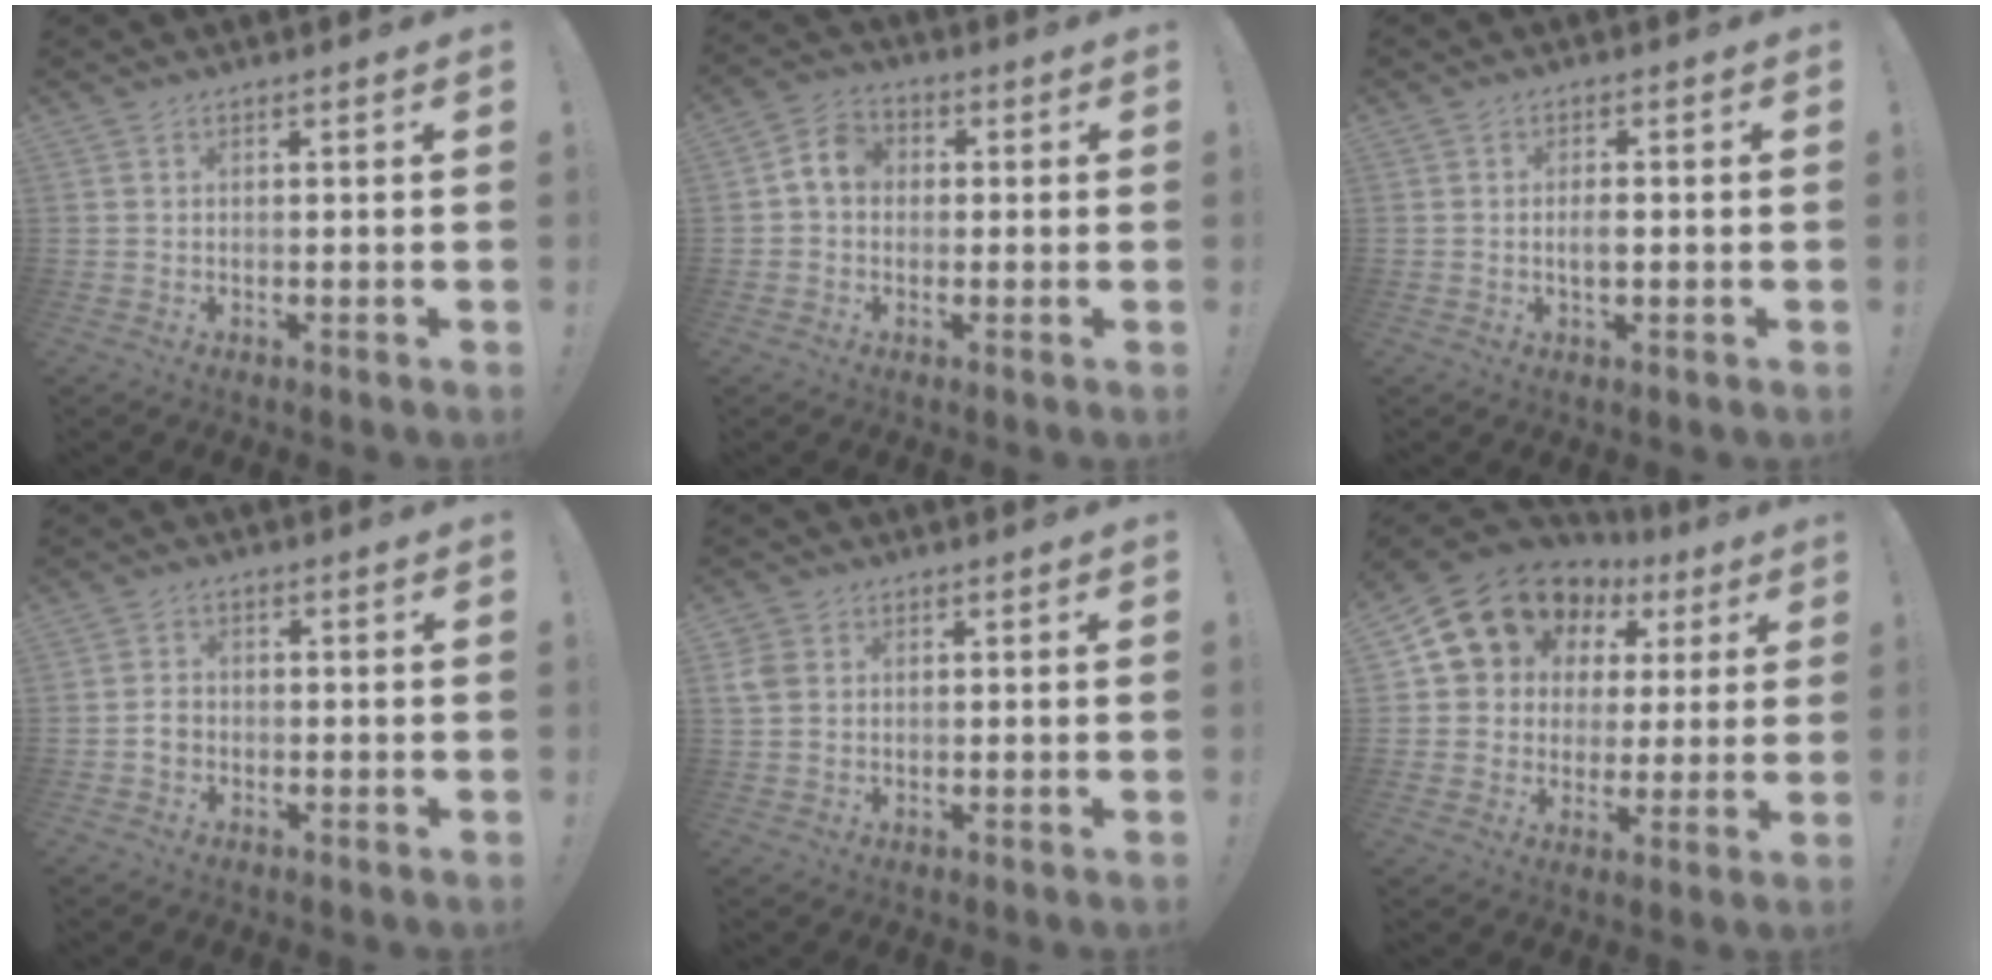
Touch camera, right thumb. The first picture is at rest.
{"total": 6.5, "force": [0.3, 5.3, 3.8], "torque": [-0.061, 0.019, 0.009]}
{"total": 2.6, "force": [-0.4, 1.0, 2.4], "torque": [-0.029, -0.001, -0.012]}
{"total": 2.7, "force": [-1.0, 2.1, 1.3], "torque": [-0.015, 0.008, -0.018]}
{"total": 4.9, "force": [1.1, 4.0, 2.7], "torque": [-0.045, 0.003, 0.022]}
{"total": 13.1, "force": [7.3, 10.1, 4.0], "torque": [-0.068, -0.049, 0.149]}